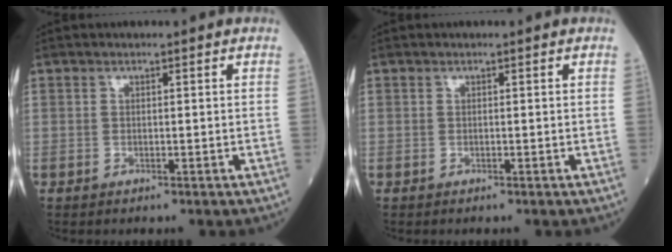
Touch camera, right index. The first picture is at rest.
{"total": 0.0}